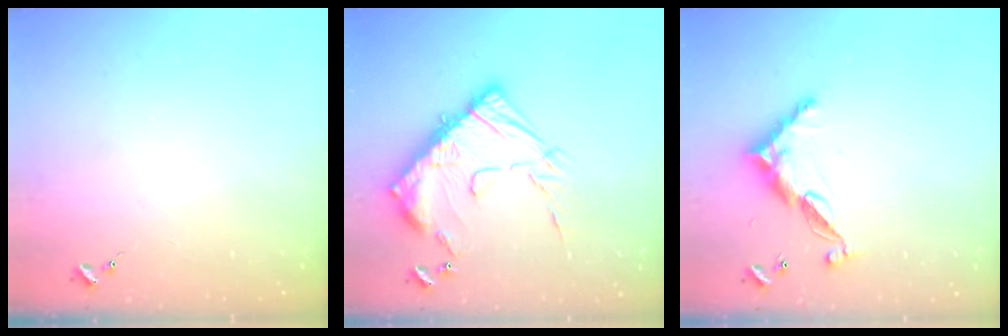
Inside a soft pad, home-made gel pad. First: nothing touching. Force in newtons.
{"total": 20.3, "press": 20.3, "slide": 1.1}
{"total": 11.6, "press": 11.6, "slide": 0.3}